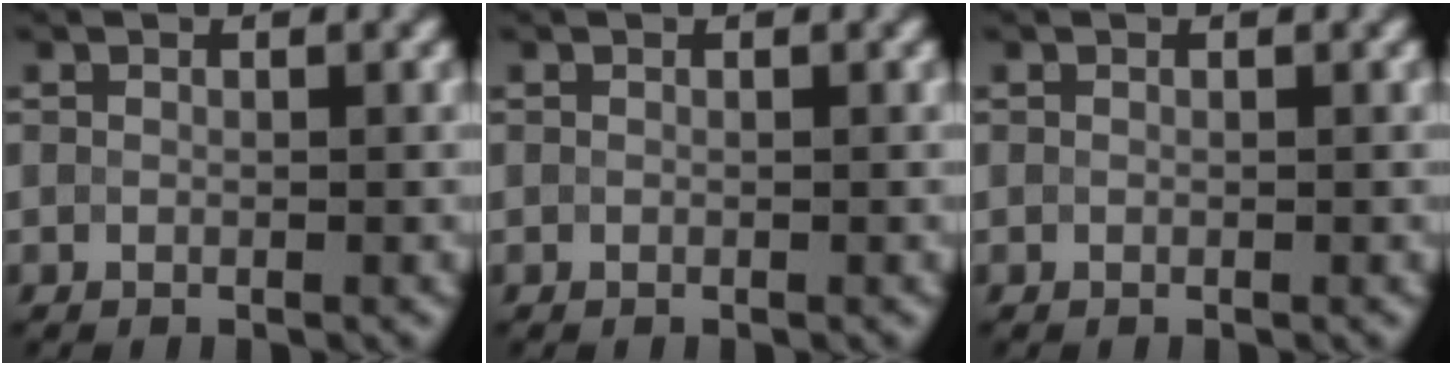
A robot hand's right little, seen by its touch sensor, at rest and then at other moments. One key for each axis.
{"total": 0.0}
{"total": 0.0}